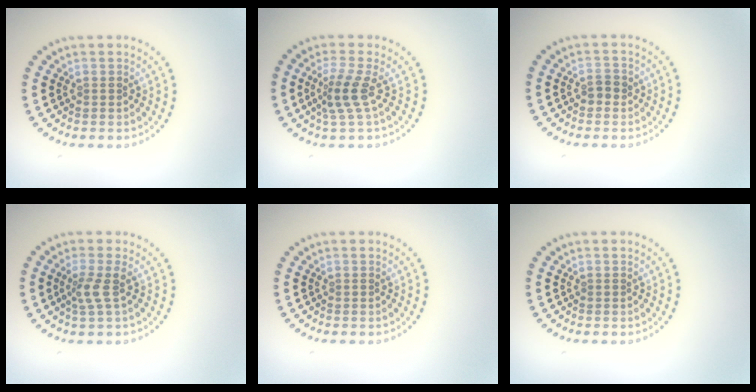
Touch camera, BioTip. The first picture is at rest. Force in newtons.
{"total": 2.7, "press": 1.9, "slide": 1.9}
{"total": 1.1, "press": 1.1, "slide": 0.2}
{"total": 1.9, "press": 1.4, "slide": 1.3}
{"total": 0.0}
{"total": 0.0}